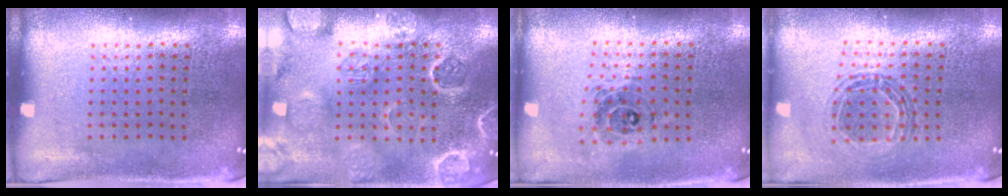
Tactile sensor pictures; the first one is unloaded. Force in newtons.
{"total": 3.3, "press": 3.1, "slide": 1.0}
{"total": 0.6, "press": 0.6, "slide": 0.2}
{"total": 0.9, "press": 0.9, "slide": 0.2}